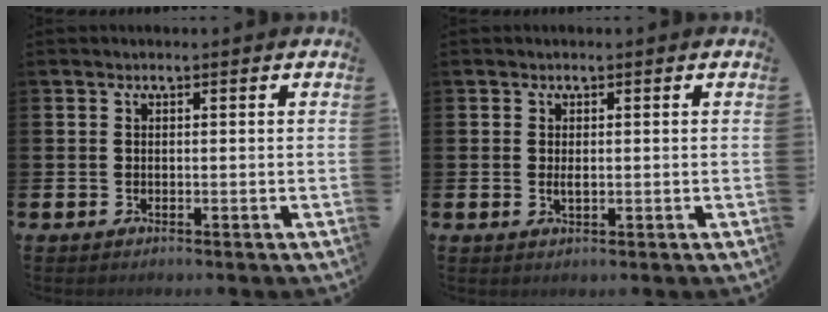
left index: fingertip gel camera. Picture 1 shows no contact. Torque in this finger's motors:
{"motor_torque": [0.45, -0.11, 0.01, 0.07]}